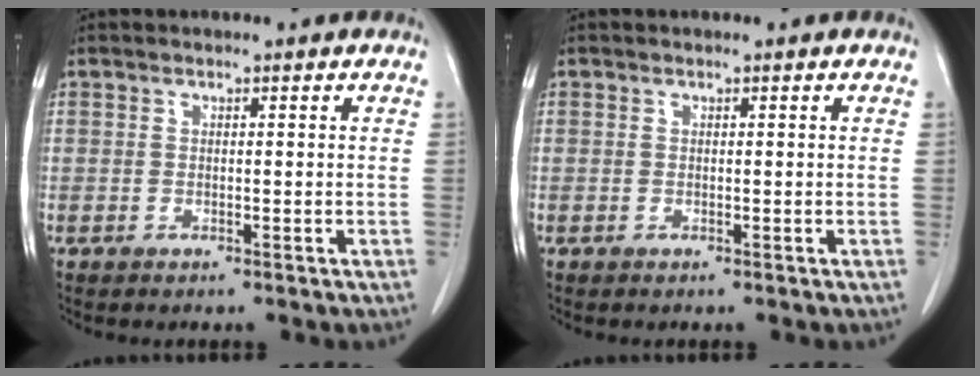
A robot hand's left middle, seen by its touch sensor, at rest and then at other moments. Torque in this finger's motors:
{"motor_torque": [0.00, 0.00, 0.00, 0.00]}